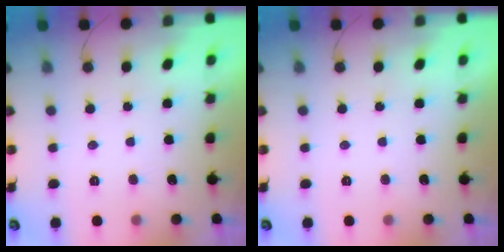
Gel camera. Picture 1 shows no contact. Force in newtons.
{"total": 0.0}